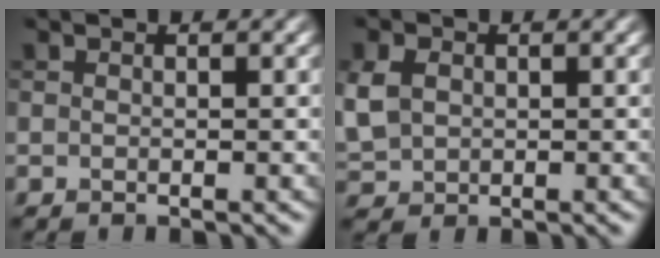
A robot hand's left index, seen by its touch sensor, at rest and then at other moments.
{"total": 4.0, "force": [0.4, 3.2, 2.3], "torque": [-0.064, 0.001, 0.010]}